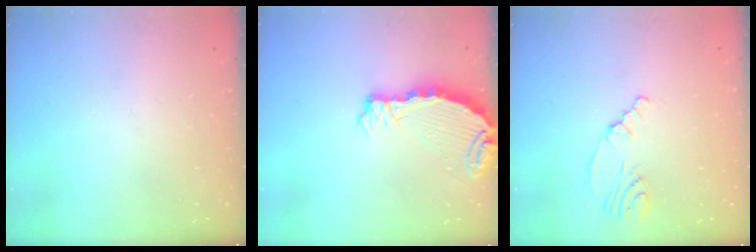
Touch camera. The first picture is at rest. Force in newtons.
{"total": 7.5, "press": 7.4, "slide": 0.8}
{"total": 2.2, "press": 1.9, "slide": 1.0}